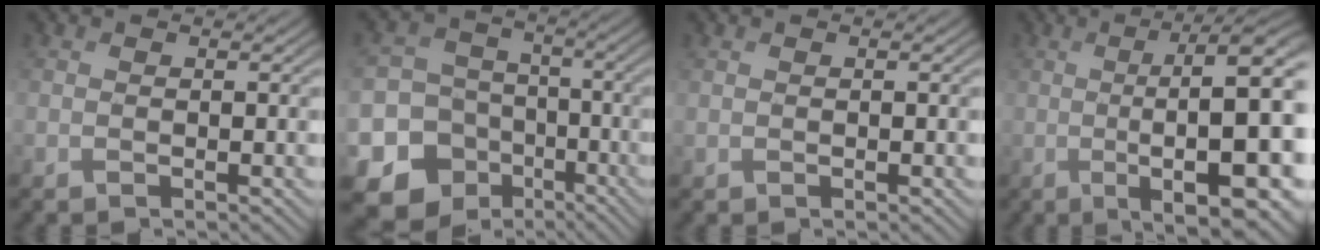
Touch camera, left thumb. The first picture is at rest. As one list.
[{"total": 16.0, "force": [-7.4, 13.7, 3.7], "torque": [-0.135, -0.038, -0.117]}, {"total": 0.0}, {"total": 15.5, "force": [-0.8, 4.4, 14.8], "torque": [-0.199, 0.000, -0.005]}]